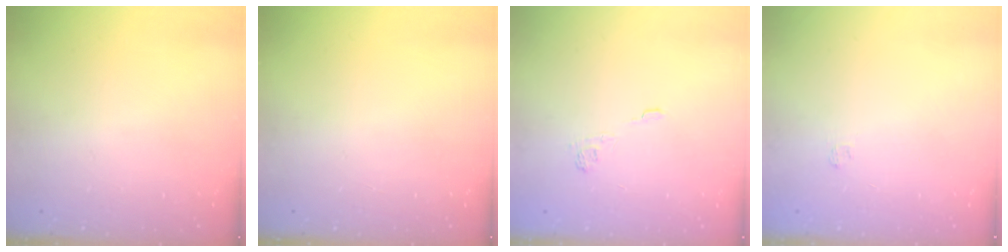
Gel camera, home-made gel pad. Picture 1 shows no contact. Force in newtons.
{"total": 0.0}
{"total": 2.3, "press": 1.8, "slide": 1.3}
{"total": 1.7, "press": 1.2, "slide": 1.1}